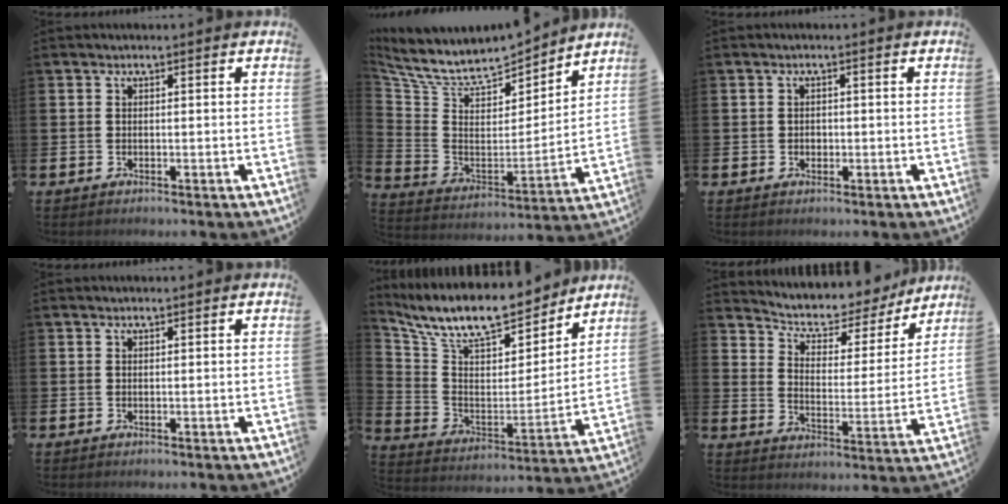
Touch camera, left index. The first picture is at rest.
{"total": 8.6, "force": [7.9, 2.3, 2.4], "torque": [-0.086, -0.060, 0.135]}
{"total": 0.9, "force": [0.2, 0.7, 0.4], "torque": [0.007, 0.001, -0.001]}
{"total": 0.6, "force": [0.5, 0.0, 0.2], "torque": [0.005, -0.002, 0.008]}
{"total": 12.1, "force": [10.8, 3.4, 4.5], "torque": [-0.117, -0.074, 0.187]}
{"total": 6.8, "force": [6.3, 2.4, 1.3], "torque": [-0.051, -0.051, 0.104]}